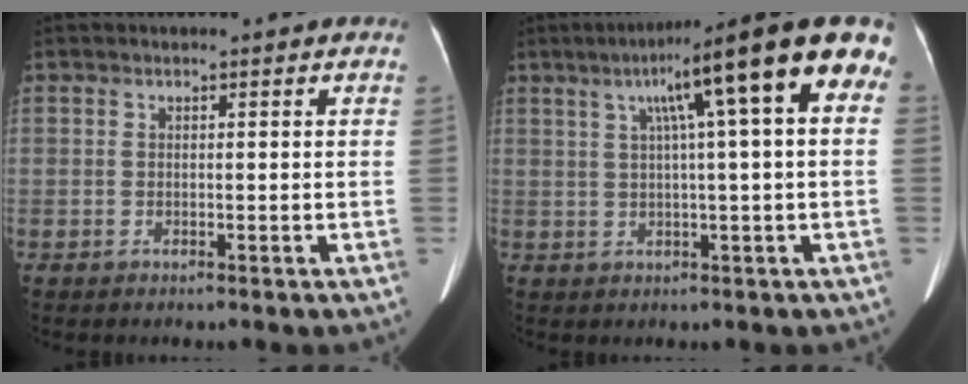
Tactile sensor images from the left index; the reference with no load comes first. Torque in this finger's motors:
{"motor_torque": [1.28, -0.86, 1.05, 0.21]}